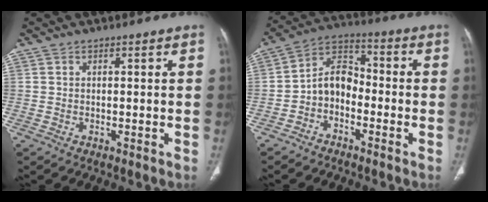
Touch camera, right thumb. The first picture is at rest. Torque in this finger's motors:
{"motor_torque": [0.17, 0.11, 0.14, -0.03, 0.15]}